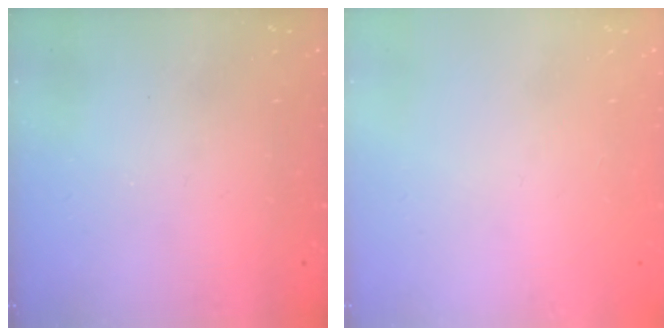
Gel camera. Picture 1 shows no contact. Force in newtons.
{"total": 0.0}